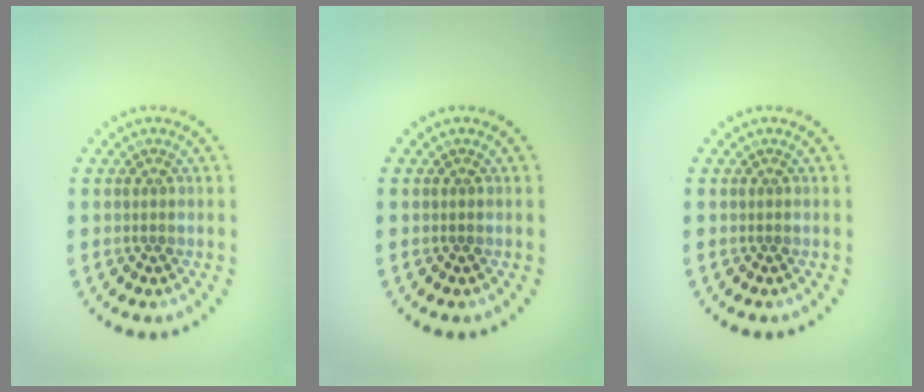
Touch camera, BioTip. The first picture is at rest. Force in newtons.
{"total": 0.0}
{"total": 0.0}